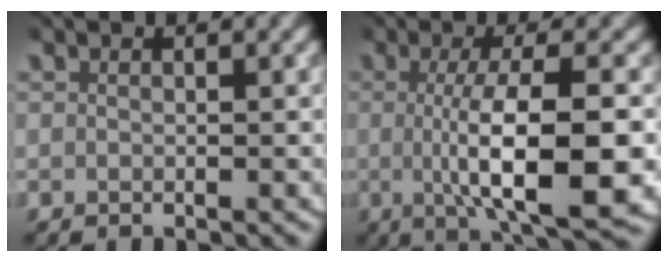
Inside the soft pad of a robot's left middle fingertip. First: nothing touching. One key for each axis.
{"total": 8.0, "fx": -1.0, "fy": 1.7, "fz": 7.7, "tx": -0.117, "ty": -0.007, "tz": -0.013}